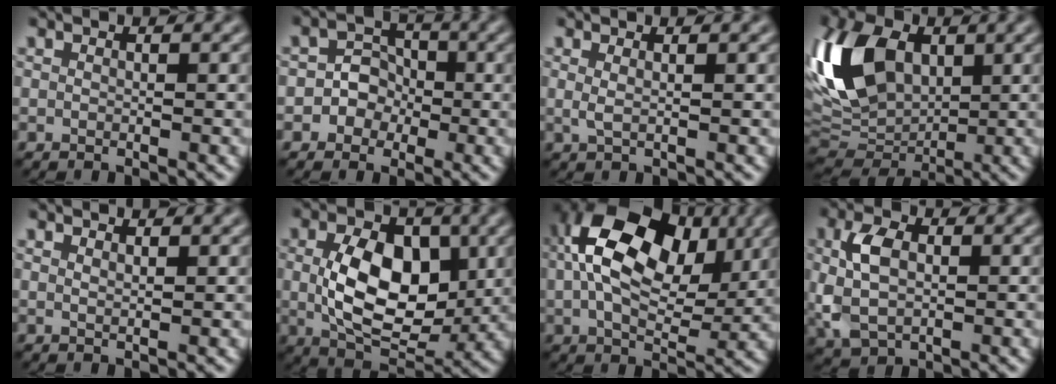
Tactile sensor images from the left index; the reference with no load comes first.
{"total": 3.2, "force": [-0.8, 2.9, 0.9], "torque": [0.014, 0.009, -0.034]}
{"total": 1.1, "force": [0.3, 0.4, 1.0], "torque": [-0.018, -0.003, 0.005]}
{"total": 11.7, "force": [2.4, 7.7, 8.5], "torque": [-0.188, 0.012, 0.031]}
{"total": 0.8, "force": [0.7, 0.2, 0.4], "torque": [-0.001, -0.001, 0.011]}
{"total": 9.0, "force": [0.5, 5.6, 7.0], "torque": [-0.128, -0.005, 0.010]}
{"total": 15.0, "force": [3.8, 9.5, 11.0], "torque": [-0.191, 0.032, 0.061]}
{"total": 5.1, "force": [0.3, 3.4, 3.8], "torque": [-0.085, 0.000, 0.007]}